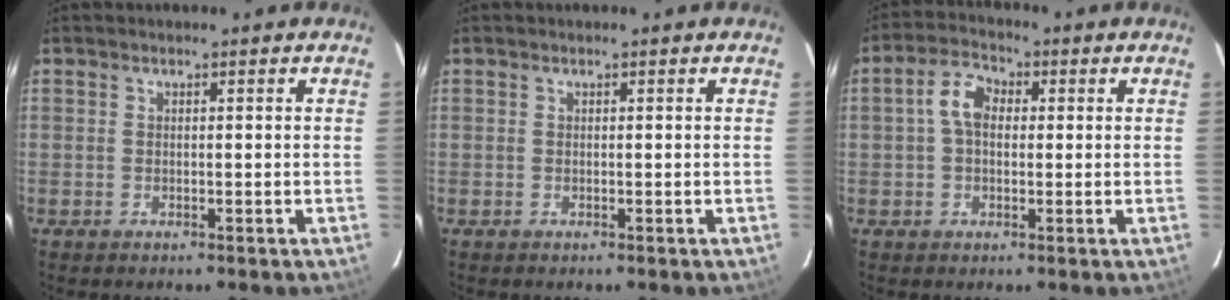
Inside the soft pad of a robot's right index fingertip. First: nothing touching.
{"total": 0.0}
{"total": 5.4, "force": [0.5, 3.7, 4.0], "torque": [-0.079, 0.021, 0.008]}